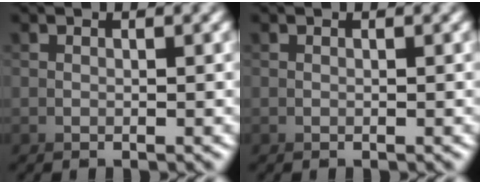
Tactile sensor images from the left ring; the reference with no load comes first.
{"total": 0.0}